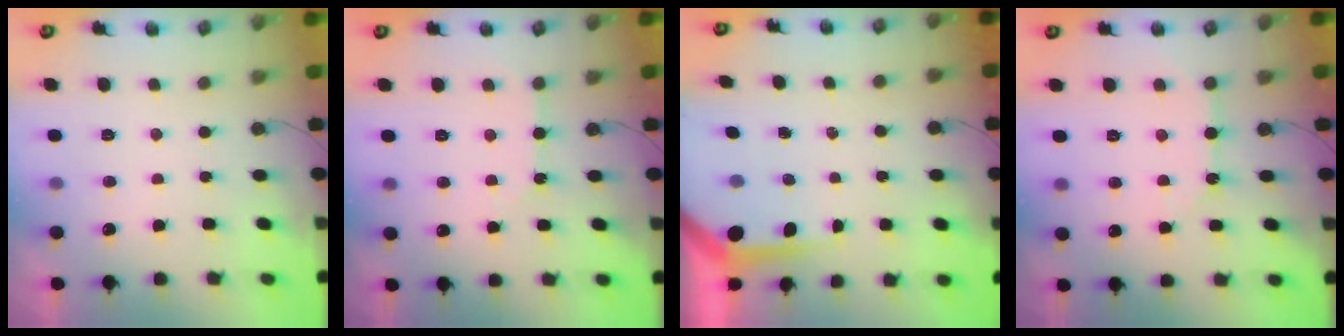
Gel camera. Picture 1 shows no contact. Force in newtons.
{"total": 3.1, "press": 3.1, "slide": 0.4}
{"total": 4.6, "press": 4.6, "slide": 0.4}
{"total": 7.8, "press": 7.7, "slide": 0.8}